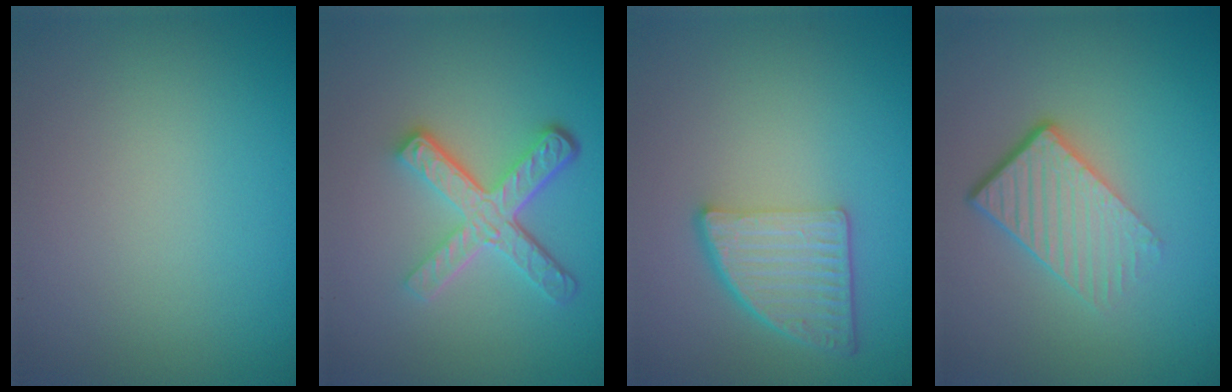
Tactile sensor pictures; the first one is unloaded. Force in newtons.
{"total": 5.0, "press": 3.5, "slide": 3.6}
{"total": 5.1, "press": 3.7, "slide": 3.5}
{"total": 4.6, "press": 2.9, "slide": 3.6}